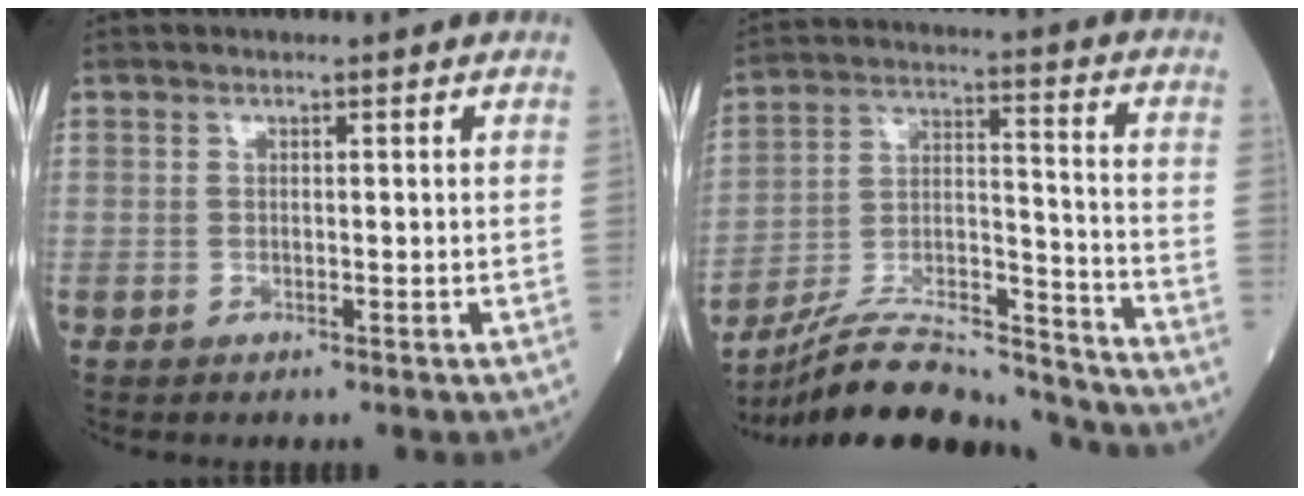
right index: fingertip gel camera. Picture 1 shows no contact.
{"total": 19.7, "force": [-18.7, 2.7, 5.5], "torque": [-0.117, 0.023, -0.309]}